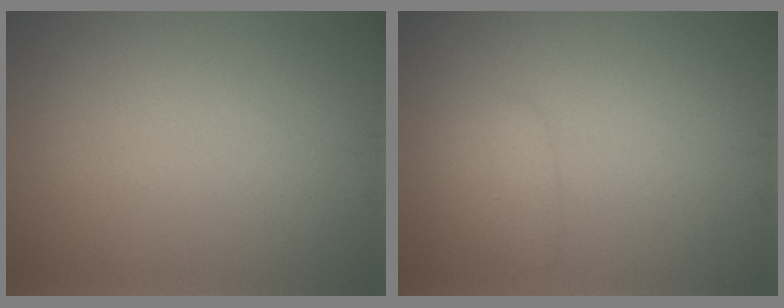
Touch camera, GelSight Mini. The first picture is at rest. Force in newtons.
{"total": 1.8, "press": 1.8, "slide": 0.1}